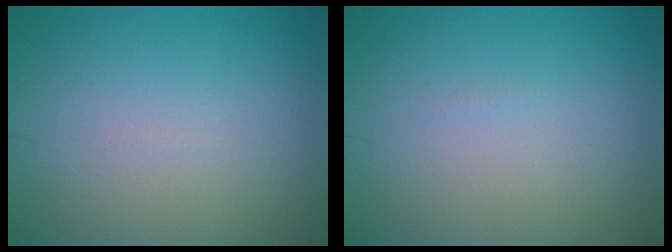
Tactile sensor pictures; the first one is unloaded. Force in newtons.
{"total": 0.0}